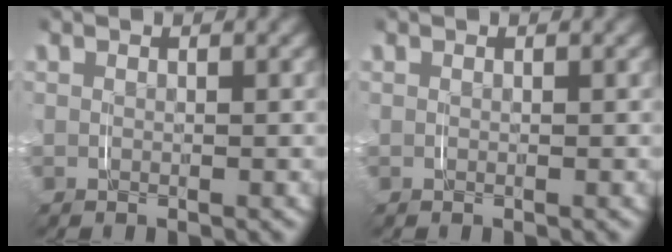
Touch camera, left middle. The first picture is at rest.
{"total": 0.0}